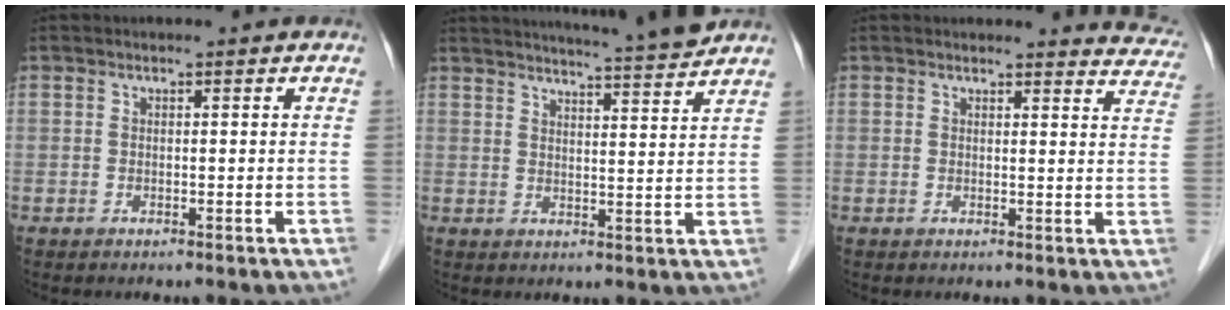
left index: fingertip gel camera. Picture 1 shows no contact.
{"total": 11.6, "force": [10.8, -1.0, 4.2], "torque": [-0.074, -0.002, 0.142]}
{"total": 7.7, "force": [7.5, 1.4, 0.2], "torque": [0.029, -0.031, 0.047]}